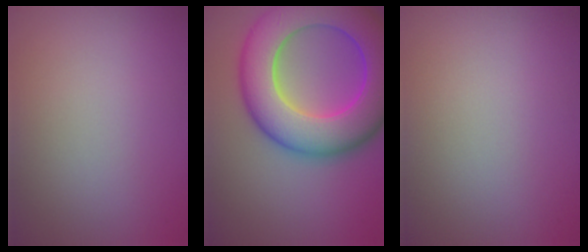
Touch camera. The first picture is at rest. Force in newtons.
{"total": 12.2, "press": 12.2, "slide": 0.2}
{"total": 0.0}